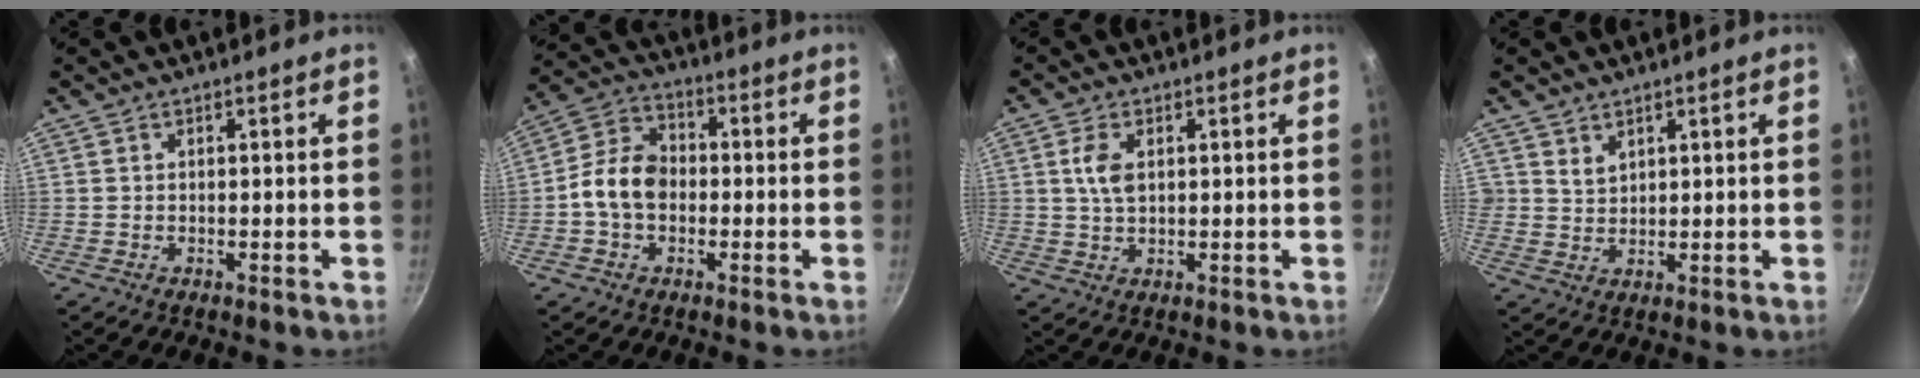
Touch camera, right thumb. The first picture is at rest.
{"total": 9.3, "force": [-1.4, 6.8, 6.1], "torque": [-0.091, 0.029, -0.042]}
{"total": 4.8, "force": [1.1, 2.7, 3.8], "torque": [-0.072, 0.001, 0.022]}
{"total": 2.5, "force": [1.7, 1.7, 0.6], "torque": [-0.001, -0.008, 0.036]}